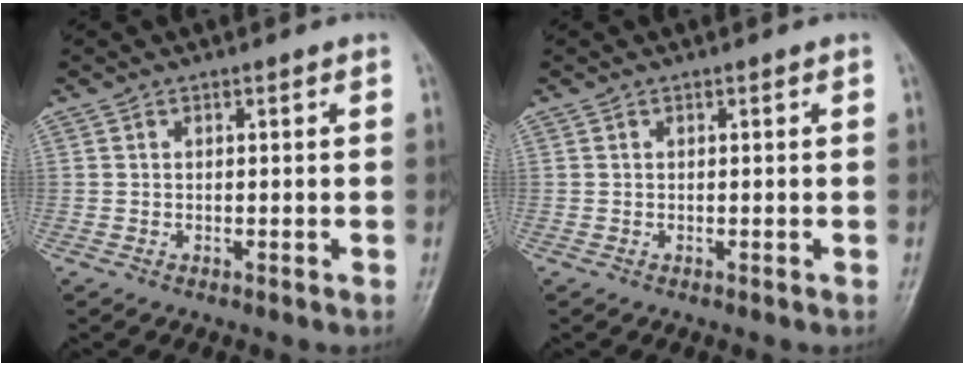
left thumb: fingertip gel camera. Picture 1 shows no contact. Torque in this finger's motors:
{"motor_torque": [0.00, 0.00, -0.01, -0.01, 0.00]}